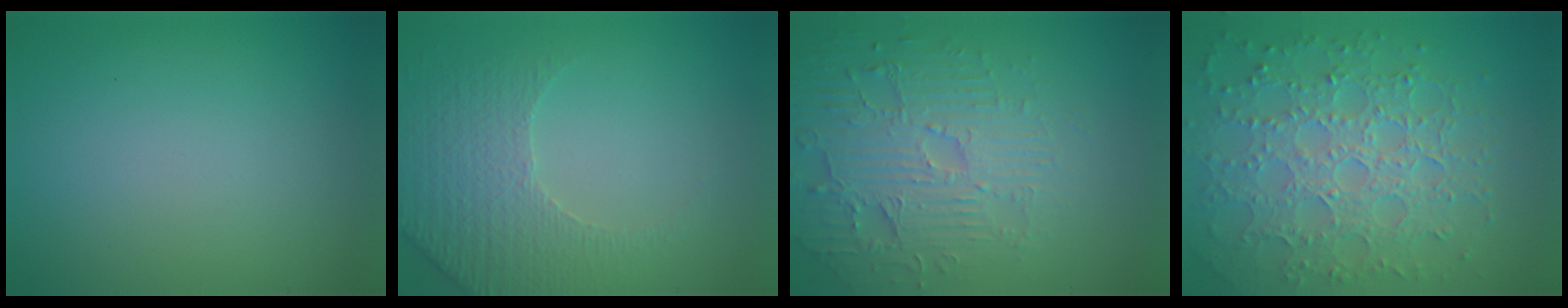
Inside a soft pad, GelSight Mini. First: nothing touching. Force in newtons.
{"total": 4.7, "press": 3.6, "slide": 3.0}
{"total": 5.1, "press": 4.5, "slide": 2.5}
{"total": 7.8, "press": 5.7, "slide": 5.4}